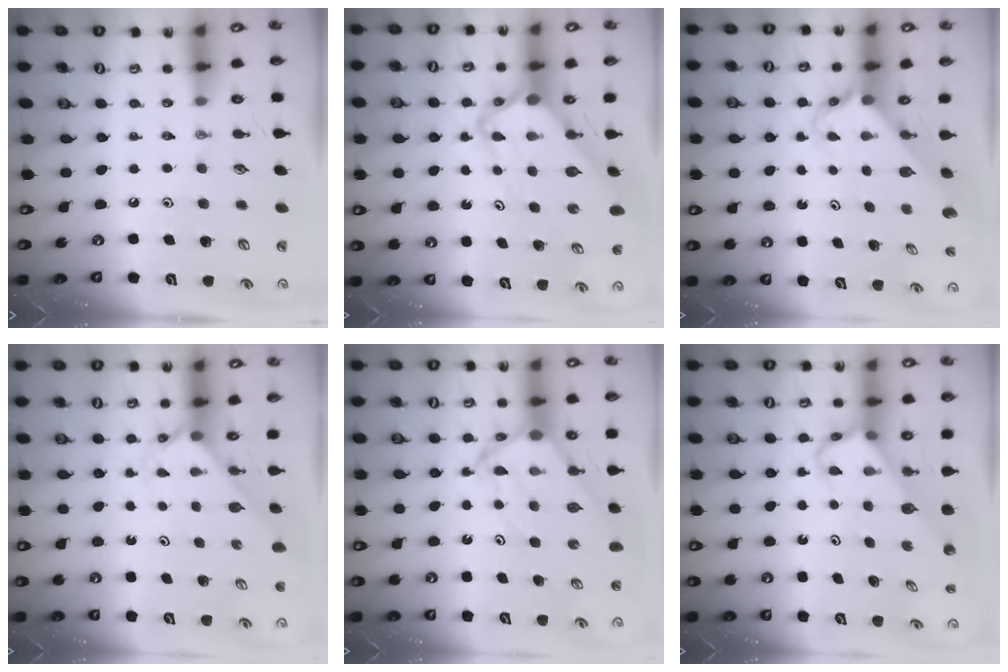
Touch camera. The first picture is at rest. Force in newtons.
{"total": 6.3, "press": 6.3, "slide": 0.4}
{"total": 2.7, "press": 2.7, "slide": 0.2}
{"total": 2.1, "press": 2.1, "slide": 0.2}
{"total": 8.2, "press": 8.2, "slide": 0.8}
{"total": 3.9, "press": 3.9, "slide": 0.2}